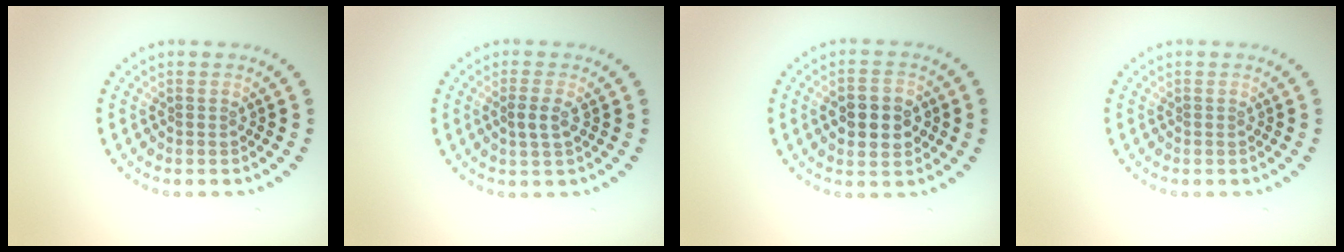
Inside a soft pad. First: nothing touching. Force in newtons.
{"total": 1.8, "press": 1.7, "slide": 0.5}
{"total": 4.6, "press": 4.6, "slide": 0.3}
{"total": 0.0}